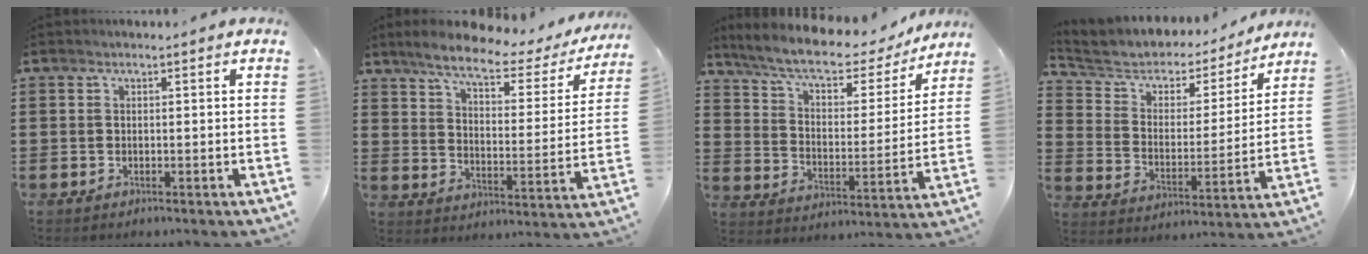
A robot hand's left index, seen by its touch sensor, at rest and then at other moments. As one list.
[{"total": 6.9, "force": [5.5, 1.1, 4.0], "torque": [-0.094, -0.028, 0.086]}, {"total": 7.7, "force": [6.4, 1.9, 3.9], "torque": [-0.103, -0.031, 0.106]}, {"total": 4.5, "force": [3.6, 2.5, 0.9], "torque": [-0.050, -0.027, 0.052]}]